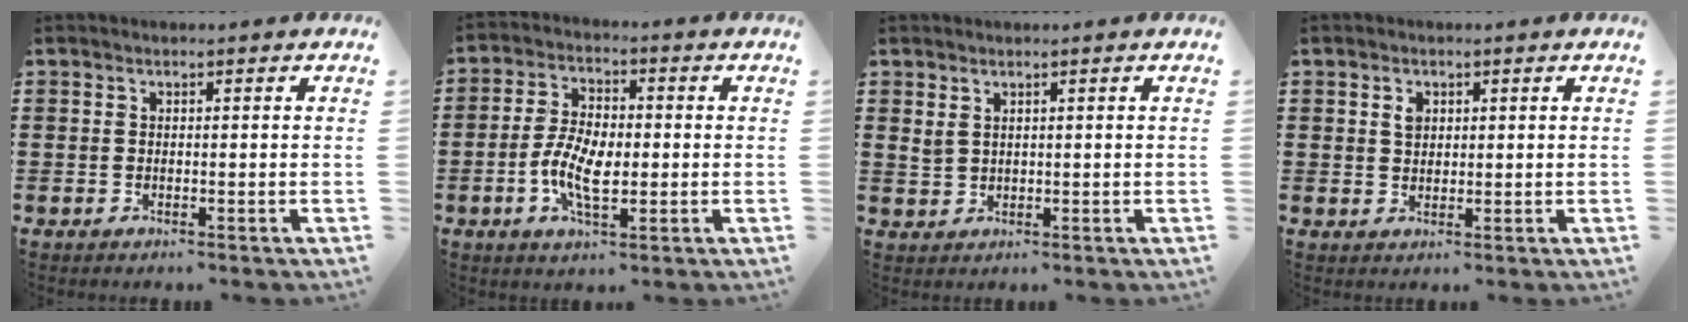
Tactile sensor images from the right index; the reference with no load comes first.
{"total": 7.3, "force": [-1.6, 3.5, 6.2], "torque": [-0.143, 0.001, -0.036]}
{"total": 1.7, "force": [1.3, 1.0, 0.7], "torque": [-0.017, 0.003, 0.024]}
{"total": 2.0, "force": [0.8, 1.4, 1.2], "torque": [-0.027, 0.006, 0.014]}